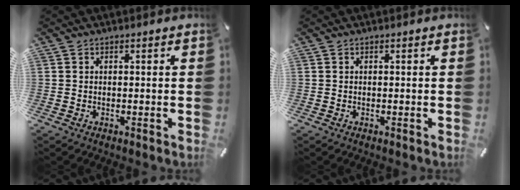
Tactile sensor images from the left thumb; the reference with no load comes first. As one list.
[{"total": 0.0}]